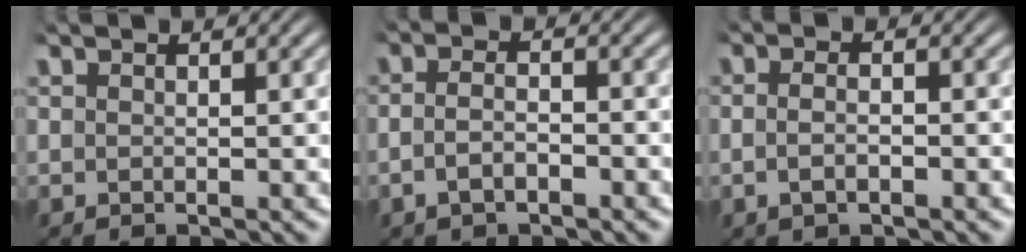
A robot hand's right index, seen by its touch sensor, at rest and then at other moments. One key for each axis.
{"total": 2.6, "fx": -1.5, "fy": 1.1, "fz": 1.8, "tx": -0.039, "ty": -0.009, "tz": -0.023}
{"total": 2.0, "fx": -0.9, "fy": 0.7, "fz": 1.7, "tx": -0.037, "ty": -0.007, "tz": -0.012}